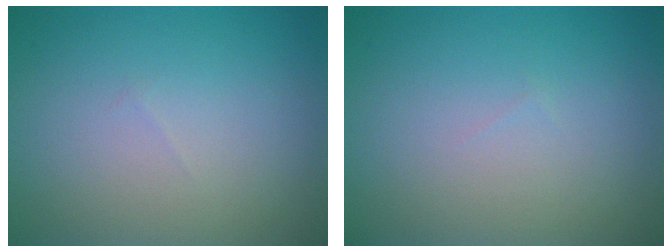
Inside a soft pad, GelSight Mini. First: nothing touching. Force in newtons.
{"total": 0.0}